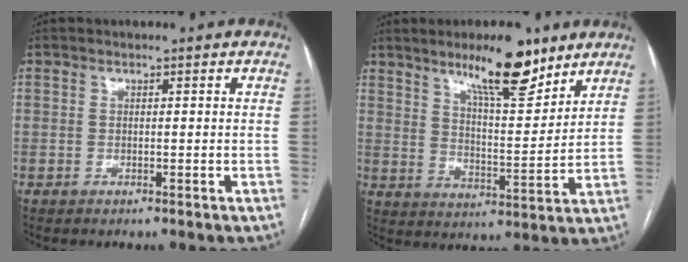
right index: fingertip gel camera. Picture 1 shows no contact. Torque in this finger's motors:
{"motor_torque": [1.05, 1.09, 0.51, 0.09]}